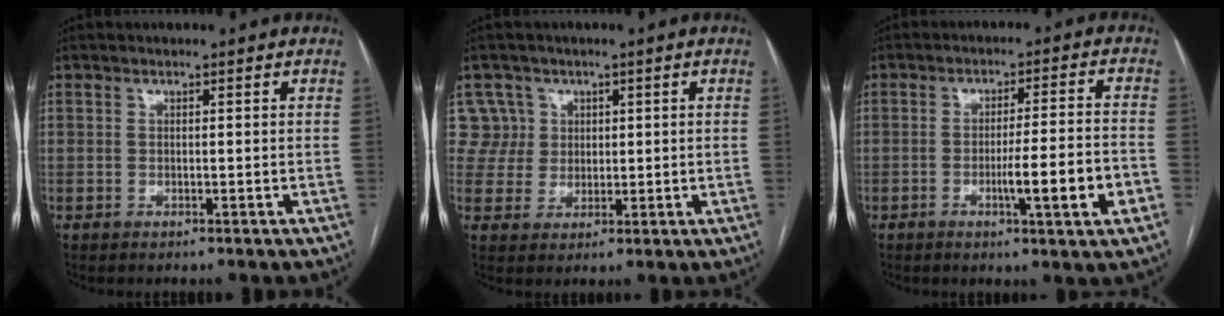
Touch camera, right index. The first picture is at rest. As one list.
[{"total": 5.6, "force": [2.1, 5.1, -0.6], "torque": [0.030, 0.015, 0.045]}, {"total": 9.3, "force": [-3.2, 0.0, 8.7], "torque": [-0.131, -0.003, -0.049]}]